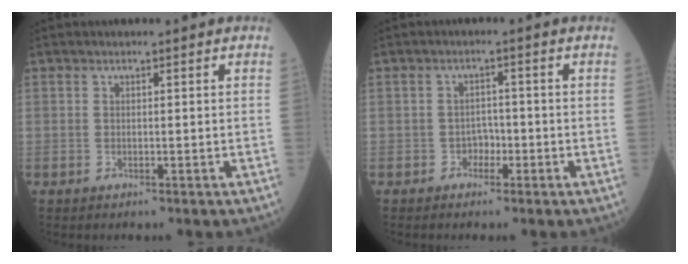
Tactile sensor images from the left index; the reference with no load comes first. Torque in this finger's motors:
{"motor_torque": [-0.37, -0.05, -0.02, -0.01]}